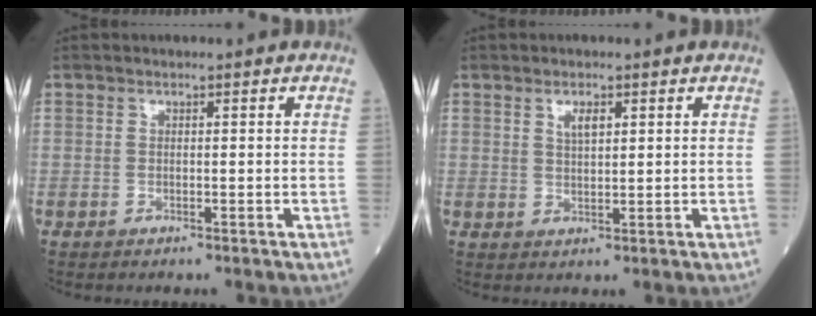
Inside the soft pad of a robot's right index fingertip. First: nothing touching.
{"total": 2.4, "force": [1.3, 0.7, 1.9], "torque": [-0.039, 0.001, 0.027]}